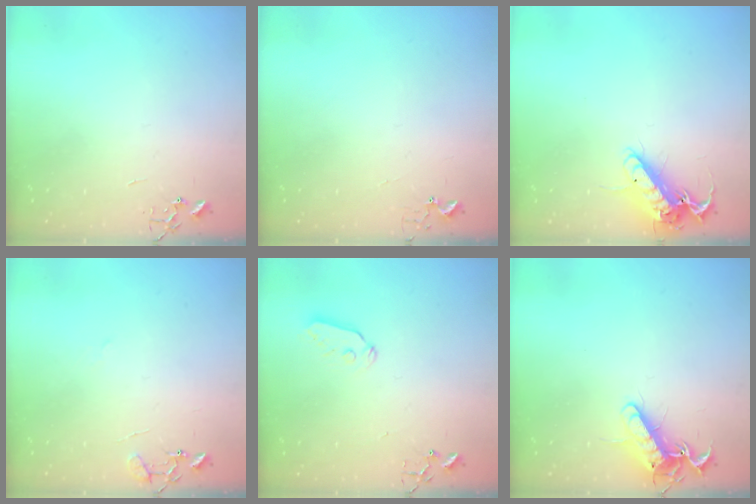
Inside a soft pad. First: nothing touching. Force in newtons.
{"total": 2.9, "press": 2.9, "slide": 0.3}
{"total": 14.3, "press": 14.2, "slide": 1.9}
{"total": 8.7, "press": 8.7, "slide": 0.8}
{"total": 6.4, "press": 6.4, "slide": 0.3}
{"total": 13.6, "press": 13.6, "slide": 1.4}